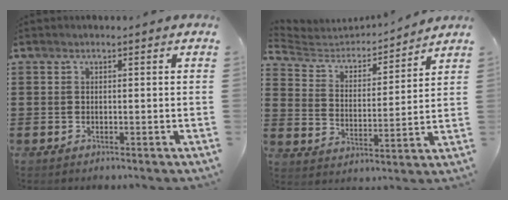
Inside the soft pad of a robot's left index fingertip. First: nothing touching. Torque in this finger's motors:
{"motor_torque": [2.14, 0.00, -1.05, -0.21]}